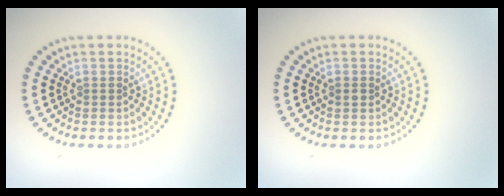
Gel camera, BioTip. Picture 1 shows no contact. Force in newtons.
{"total": 0.5, "press": 0.5, "slide": 0.1}